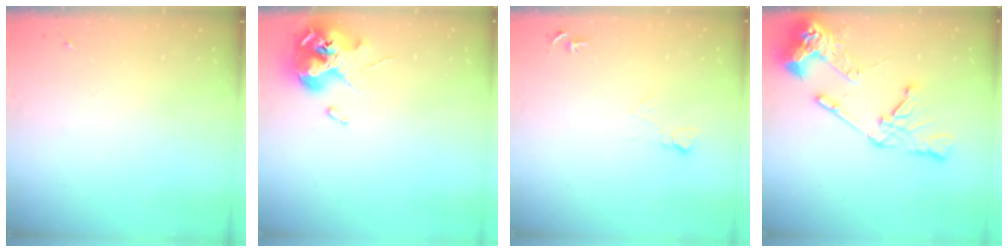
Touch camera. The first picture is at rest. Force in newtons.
{"total": 12.1, "press": 11.9, "slide": 1.8}
{"total": 7.4, "press": 7.3, "slide": 0.9}
{"total": 19.7, "press": 19.5, "slide": 2.6}